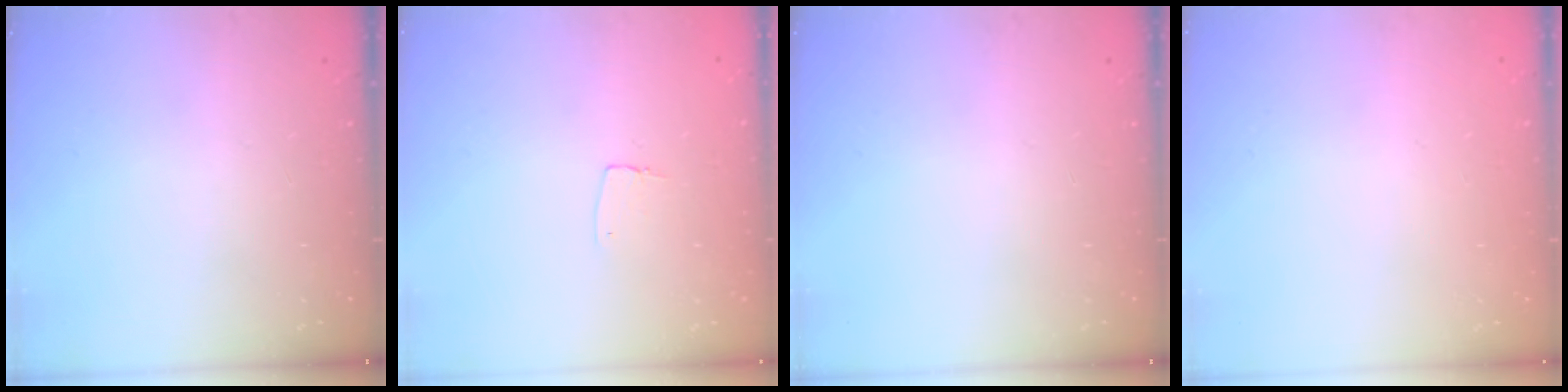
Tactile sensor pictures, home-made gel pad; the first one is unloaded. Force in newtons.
{"total": 3.8, "press": 3.8, "slide": 0.2}
{"total": 0.0}
{"total": 0.0}